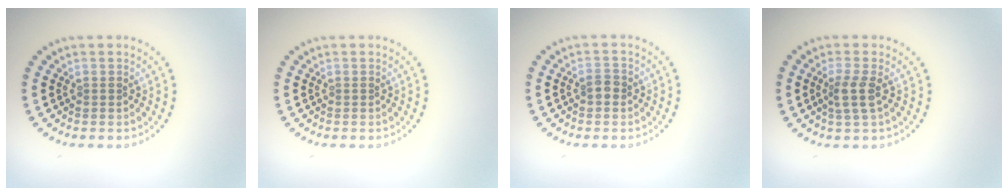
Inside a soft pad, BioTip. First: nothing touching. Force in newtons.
{"total": 0.0}
{"total": 1.3, "press": 1.3, "slide": 0.3}
{"total": 2.1, "press": 1.7, "slide": 1.1}